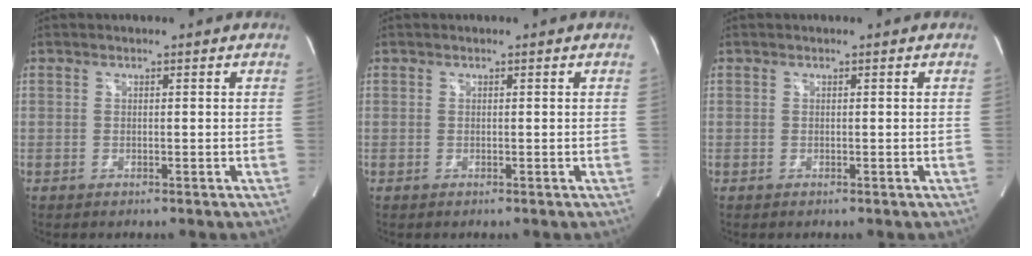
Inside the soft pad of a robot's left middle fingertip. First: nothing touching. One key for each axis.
{"total": 0.0}
{"total": 0.0}